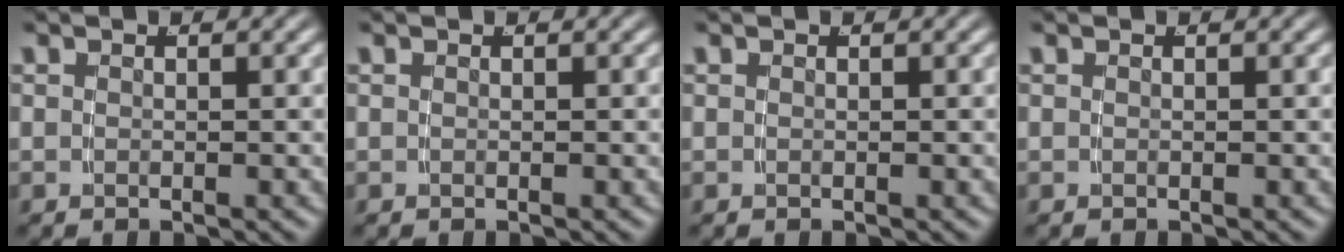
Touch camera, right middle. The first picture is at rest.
{"total": 0.0}
{"total": 0.0}
{"total": 0.0}